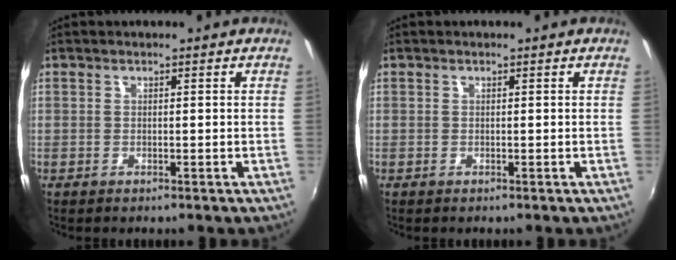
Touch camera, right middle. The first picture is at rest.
{"total": 0.0}